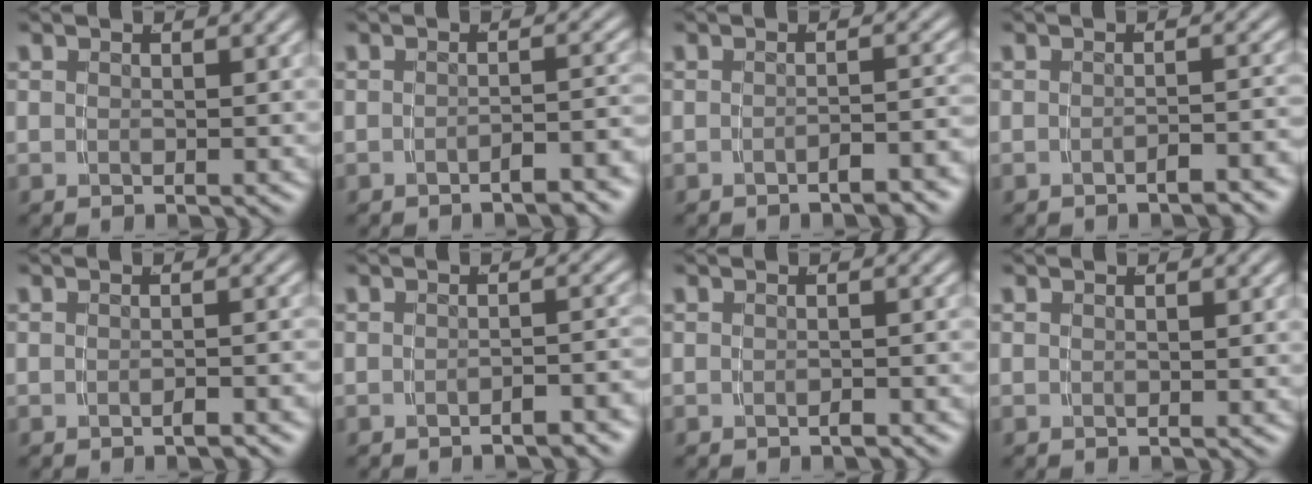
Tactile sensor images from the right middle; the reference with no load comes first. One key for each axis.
{"total": 2.7, "fx": -2.3, "fy": 0.3, "fz": 1.3, "tx": -0.012, "ty": 0.004, "tz": -0.036}
{"total": 2.3, "fx": -2.0, "fy": 0.2, "fz": 1.1, "tx": -0.010, "ty": 0.004, "tz": -0.033}
{"total": 1.9, "fx": -1.7, "fy": 0.2, "fz": 0.9, "tx": -0.007, "ty": 0.005, "tz": -0.029}
{"total": 1.1, "fx": -1.0, "fy": 0.2, "fz": 0.5, "tx": -0.006, "ty": 0.005, "tz": -0.018}
{"total": 2.4, "fx": -2.2, "fy": 0.3, "fz": 1.0, "tx": -0.009, "ty": 0.004, "tz": -0.033}
{"total": 0.8, "fx": -0.8, "fy": 0.1, "fz": 0.2, "tx": -0.003, "ty": 0.003, "tz": -0.015}
{"total": 0.0}